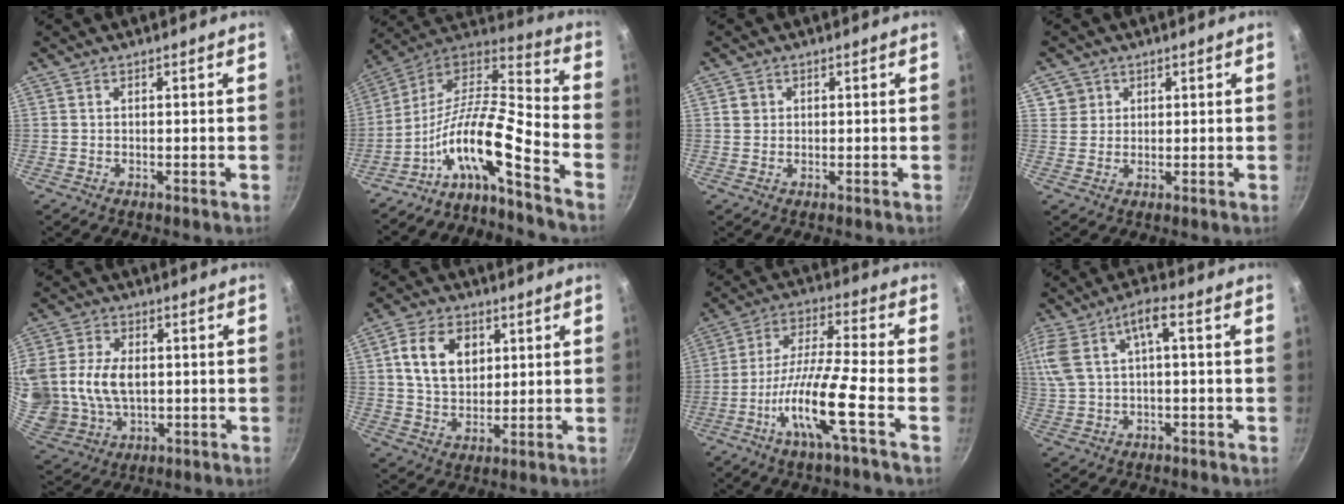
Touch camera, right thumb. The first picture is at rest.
{"total": 15.9, "force": [-9.2, 2.8, 12.6], "torque": [-0.222, 0.072, -0.191]}
{"total": 1.9, "force": [0.4, 1.8, 0.5], "torque": [0.000, 0.006, 0.005]}
{"total": 3.6, "force": [1.4, 3.3, 0.3], "torque": [0.023, 0.008, 0.023]}
{"total": 18.7, "force": [1.4, 14.0, 12.3], "torque": [-0.275, 0.005, 0.039]}
{"total": 10.3, "force": [3.0, 7.3, 6.7], "torque": [-0.098, -0.005, 0.052]}
{"total": 12.8, "force": [-5.5, 0.7, 11.6], "torque": [-0.215, 0.033, -0.115]}
{"total": 10.4, "force": [1.7, 4.3, 9.4], "torque": [-0.201, 0.019, 0.038]}